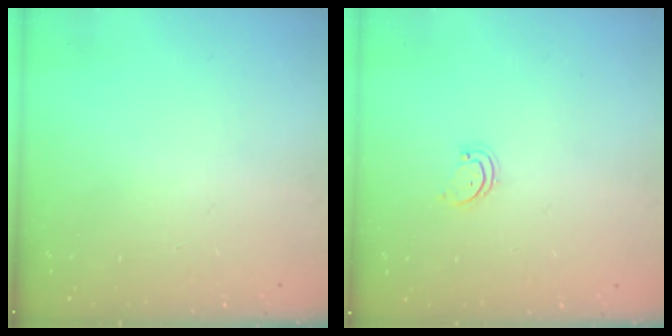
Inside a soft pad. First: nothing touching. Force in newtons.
{"total": 1.9, "press": 1.9, "slide": 0.2}